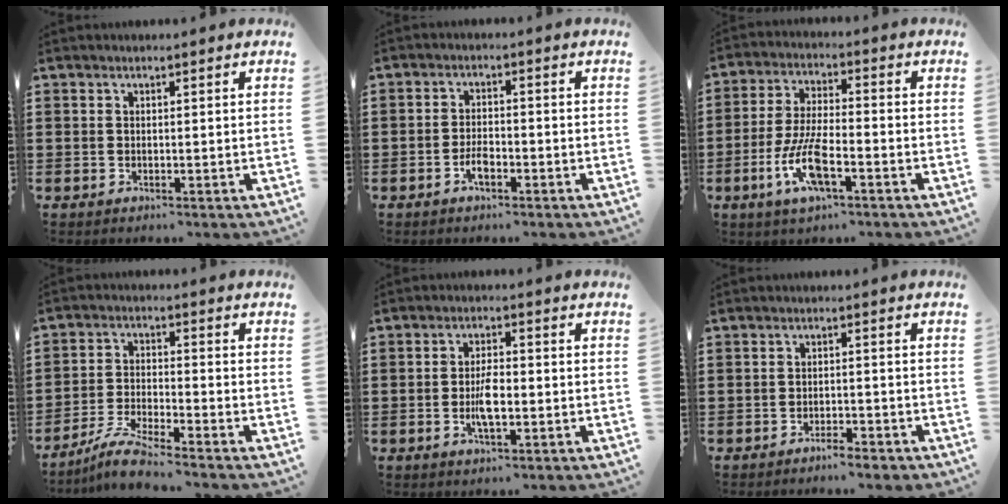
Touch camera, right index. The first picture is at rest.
{"total": 2.9, "force": [-1.5, 1.0, 2.3], "torque": [-0.049, -0.001, -0.030]}
{"total": 9.1, "force": [-3.8, 2.5, 7.9], "torque": [-0.180, -0.017, -0.073]}
{"total": 5.6, "force": [-5.0, -0.2, 2.4], "torque": [-0.068, -0.015, -0.101]}
{"total": 4.6, "force": [-1.0, 1.6, 4.2], "torque": [-0.094, -0.004, -0.024]}
{"total": 2.3, "force": [-2.2, 0.1, 0.8], "torque": [-0.016, 0.001, -0.042]}